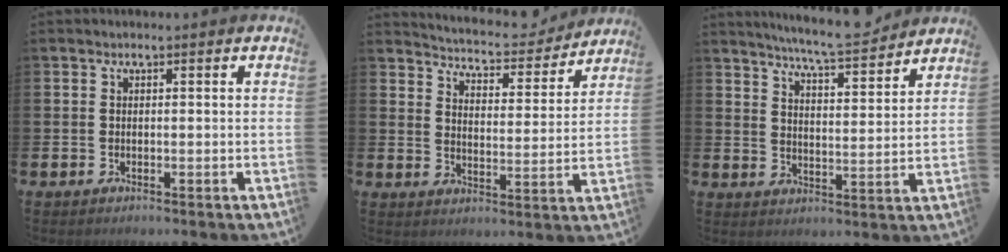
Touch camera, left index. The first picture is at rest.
{"total": 5.7, "force": [5.6, 0.9, 0.8], "torque": [-0.038, -0.042, 0.095]}
{"total": 7.3, "force": [7.0, 0.1, 2.0], "torque": [-0.049, -0.045, 0.122]}